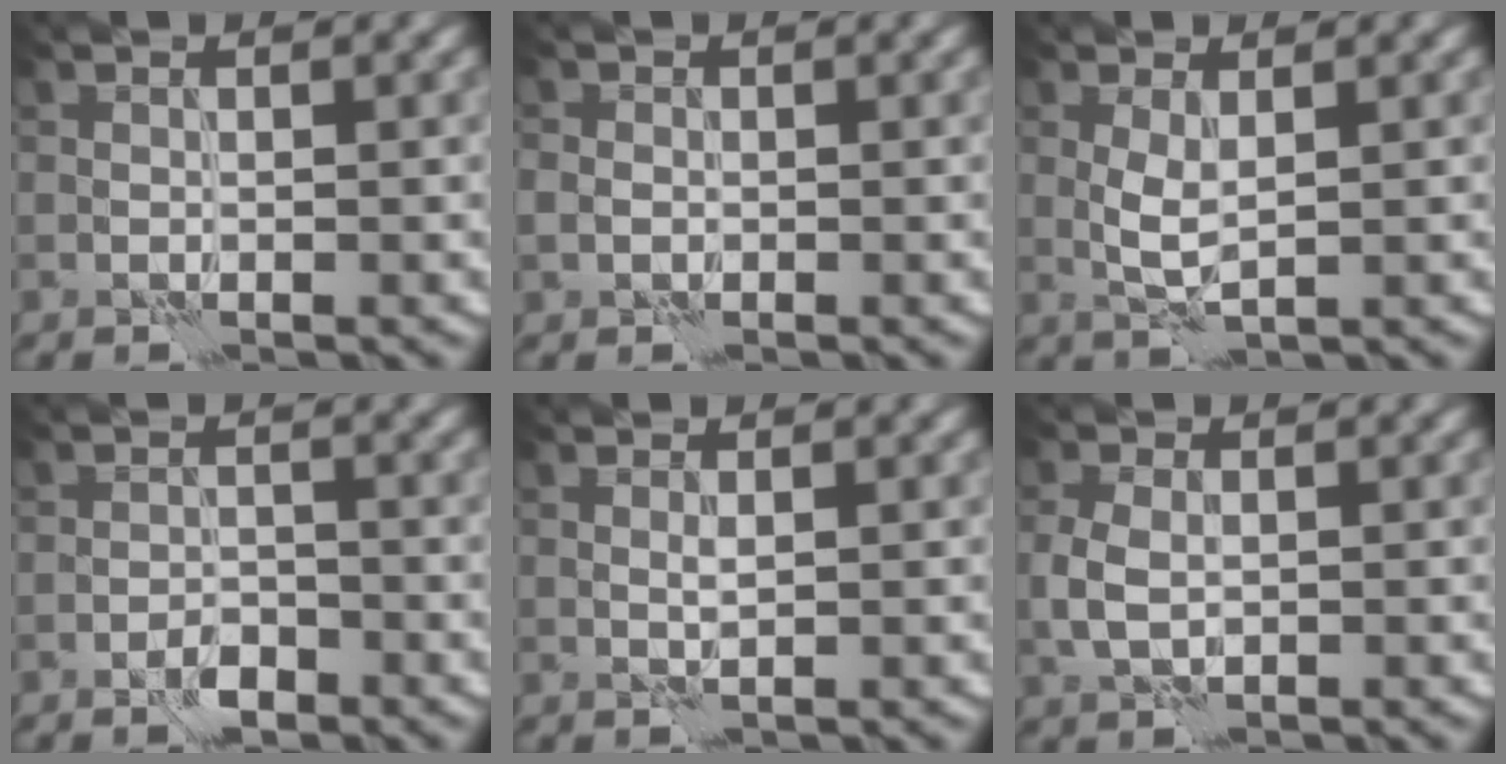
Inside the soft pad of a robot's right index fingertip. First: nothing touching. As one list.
[{"total": 1.2, "force": [-0.3, 1.0, 0.5], "torque": [-0.010, -0.002, -0.010]}, {"total": 2.1, "force": [0.6, 0.6, 2.0], "torque": [-0.048, 0.000, 0.012]}, {"total": 1.7, "force": [-1.2, 0.8, 1.0], "torque": [-0.014, 0.003, -0.023]}, {"total": 0.8, "force": [0.2, 0.0, 0.7], "torque": [-0.017, 0.001, 0.003]}, {"total": 2.8, "force": [-0.2, 1.8, 2.1], "torque": [-0.056, 0.000, -0.004]}]